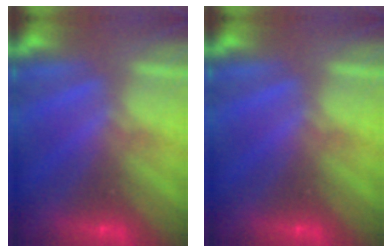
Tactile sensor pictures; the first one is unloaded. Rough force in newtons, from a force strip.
{"total": 0.0}